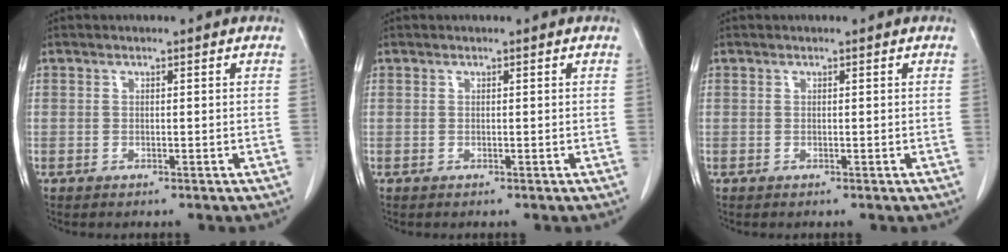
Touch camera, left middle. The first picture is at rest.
{"total": 0.0}
{"total": 0.0}